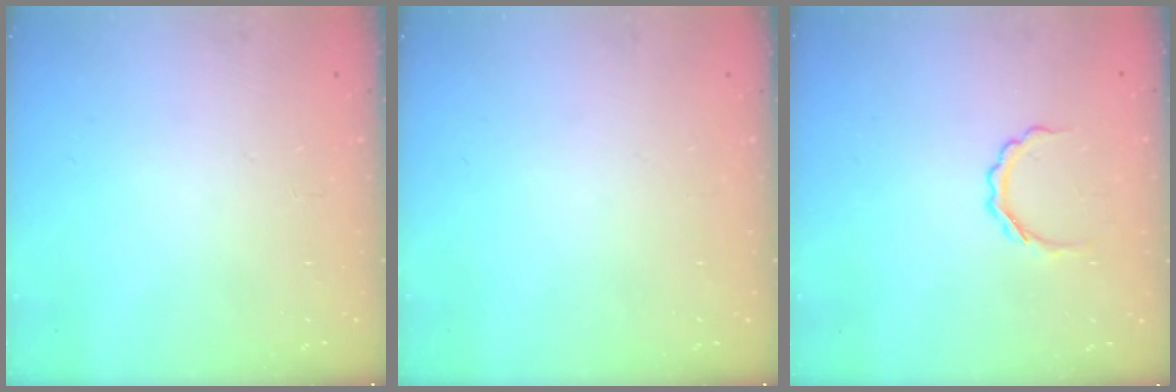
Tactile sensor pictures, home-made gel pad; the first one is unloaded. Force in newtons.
{"total": 0.0}
{"total": 4.1, "press": 4.1, "slide": 0.7}